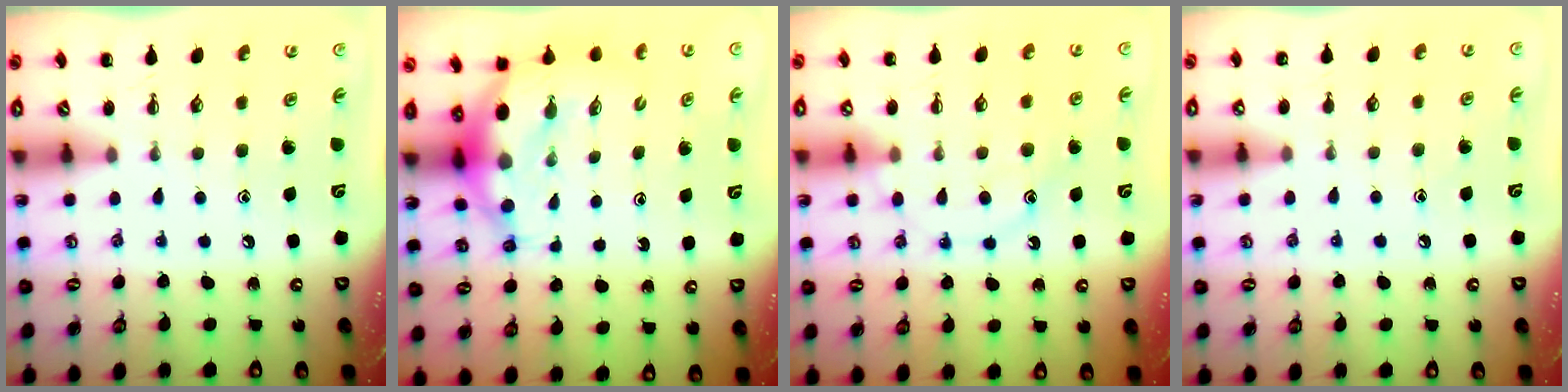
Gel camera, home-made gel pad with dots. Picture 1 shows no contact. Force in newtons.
{"total": 8.0, "press": 7.7, "slide": 2.0}
{"total": 11.6, "press": 11.6, "slide": 0.8}
{"total": 5.1, "press": 4.8, "slide": 1.7}